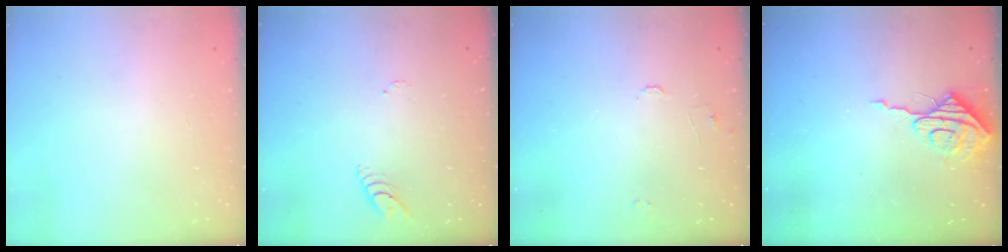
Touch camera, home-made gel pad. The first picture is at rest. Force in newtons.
{"total": 3.1, "press": 3.1, "slide": 0.4}
{"total": 5.8, "press": 5.8, "slide": 0.5}
{"total": 8.2, "press": 8.1, "slide": 0.7}